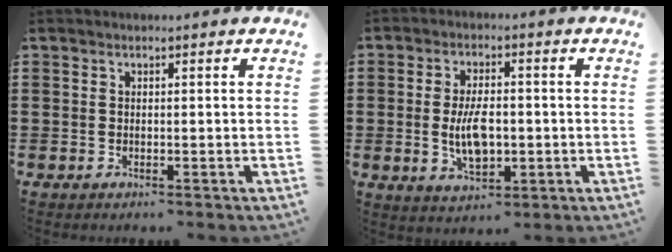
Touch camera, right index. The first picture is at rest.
{"total": 6.9, "force": [-0.6, 3.3, 6.0], "torque": [-0.119, -0.004, -0.016]}